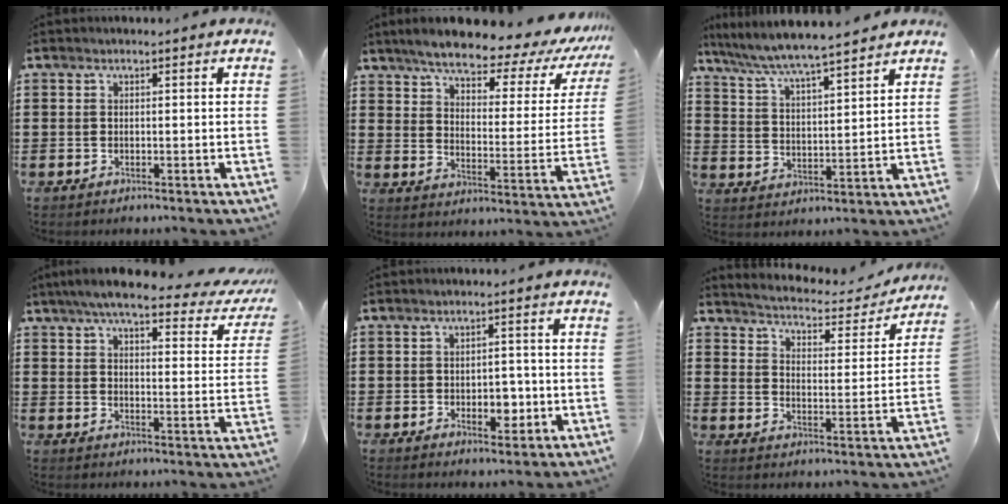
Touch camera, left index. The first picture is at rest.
{"total": 6.8, "force": [5.8, 1.1, 3.5], "torque": [-0.080, -0.043, 0.089]}
{"total": 5.8, "force": [5.4, -0.3, 2.1], "torque": [-0.065, -0.035, 0.090]}
{"total": 7.0, "force": [5.6, 0.5, 4.1], "torque": [-0.093, -0.029, 0.094]}
{"total": 4.3, "force": [-1.2, 2.4, 3.4], "torque": [-0.053, 0.003, -0.023]}
{"total": 3.3, "force": [3.3, 0.0, 0.6], "torque": [-0.036, -0.031, 0.047]}